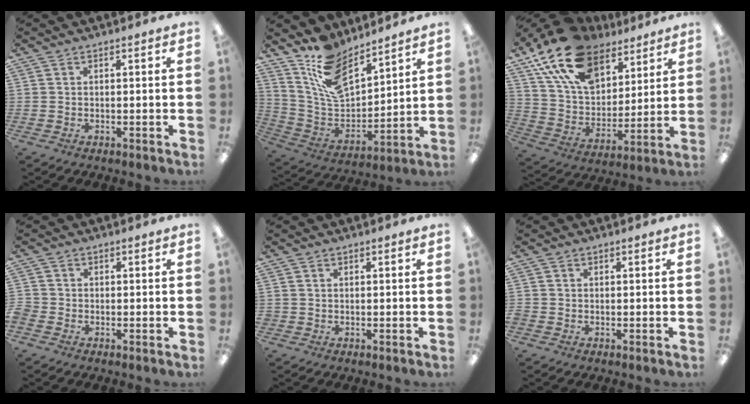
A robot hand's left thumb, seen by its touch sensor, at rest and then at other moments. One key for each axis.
{"total": 14.7, "fx": 11.4, "fy": 6.5, "fz": 6.7, "tx": -0.148, "ty": -0.066, "tz": 0.213}
{"total": 19.8, "fx": 13.2, "fy": 11.0, "fz": 10.0, "tx": -0.196, "ty": -0.063, "tz": 0.244}
{"total": 2.0, "fx": -1.1, "fy": 1.5, "fz": 0.6, "tx": -0.008, "ty": 0.007, "tz": -0.021}
{"total": 0.6, "fx": 0.0, "fy": 0.6, "fz": 0.0, "tx": 0.001, "ty": 0.005, "tz": -0.001}
{"total": 0.8, "fx": -0.4, "fy": 0.7, "fz": 0.2, "tx": 0.000, "ty": 0.003, "tz": -0.009}